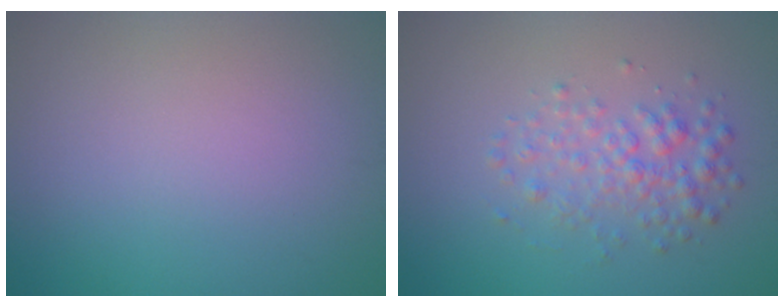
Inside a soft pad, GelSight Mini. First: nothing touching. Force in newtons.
{"total": 2.7, "press": 2.7, "slide": 0.1}